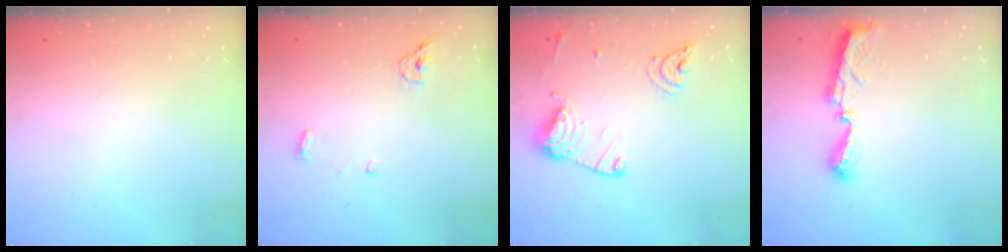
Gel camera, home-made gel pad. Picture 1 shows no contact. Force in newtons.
{"total": 4.4, "press": 4.3, "slide": 1.1}
{"total": 14.5, "press": 14.5, "slide": 1.3}
{"total": 8.3, "press": 8.2, "slide": 0.4}